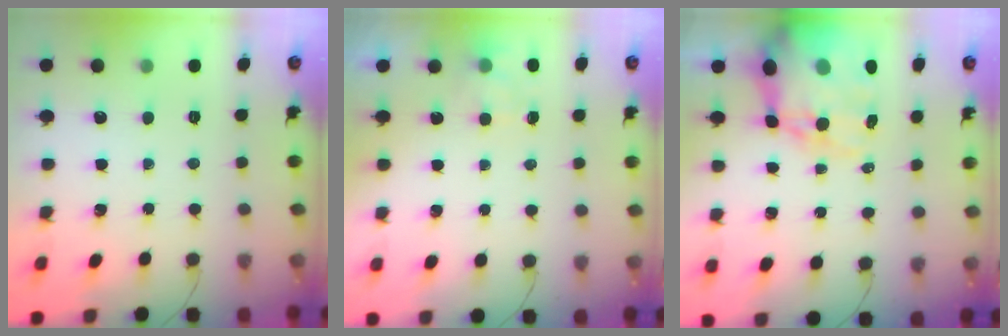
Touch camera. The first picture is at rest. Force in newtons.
{"total": 2.4, "press": 2.0, "slide": 1.4}
{"total": 20.1, "press": 19.5, "slide": 4.9}